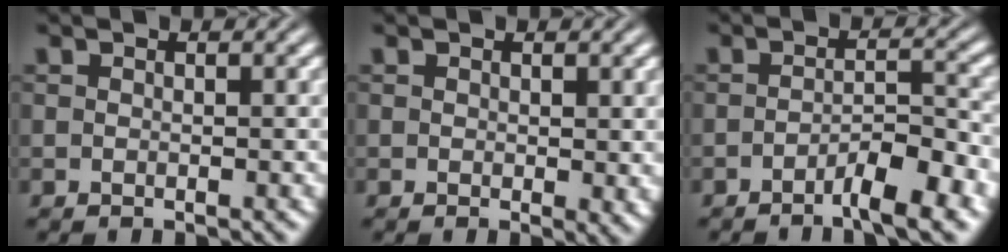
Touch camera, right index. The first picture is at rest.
{"total": 0.9, "force": [0.2, 0.2, 0.8], "torque": [-0.007, -0.008, 0.008]}
{"total": 3.7, "force": [-2.5, 0.1, 2.7], "torque": [-0.024, 0.000, -0.046]}